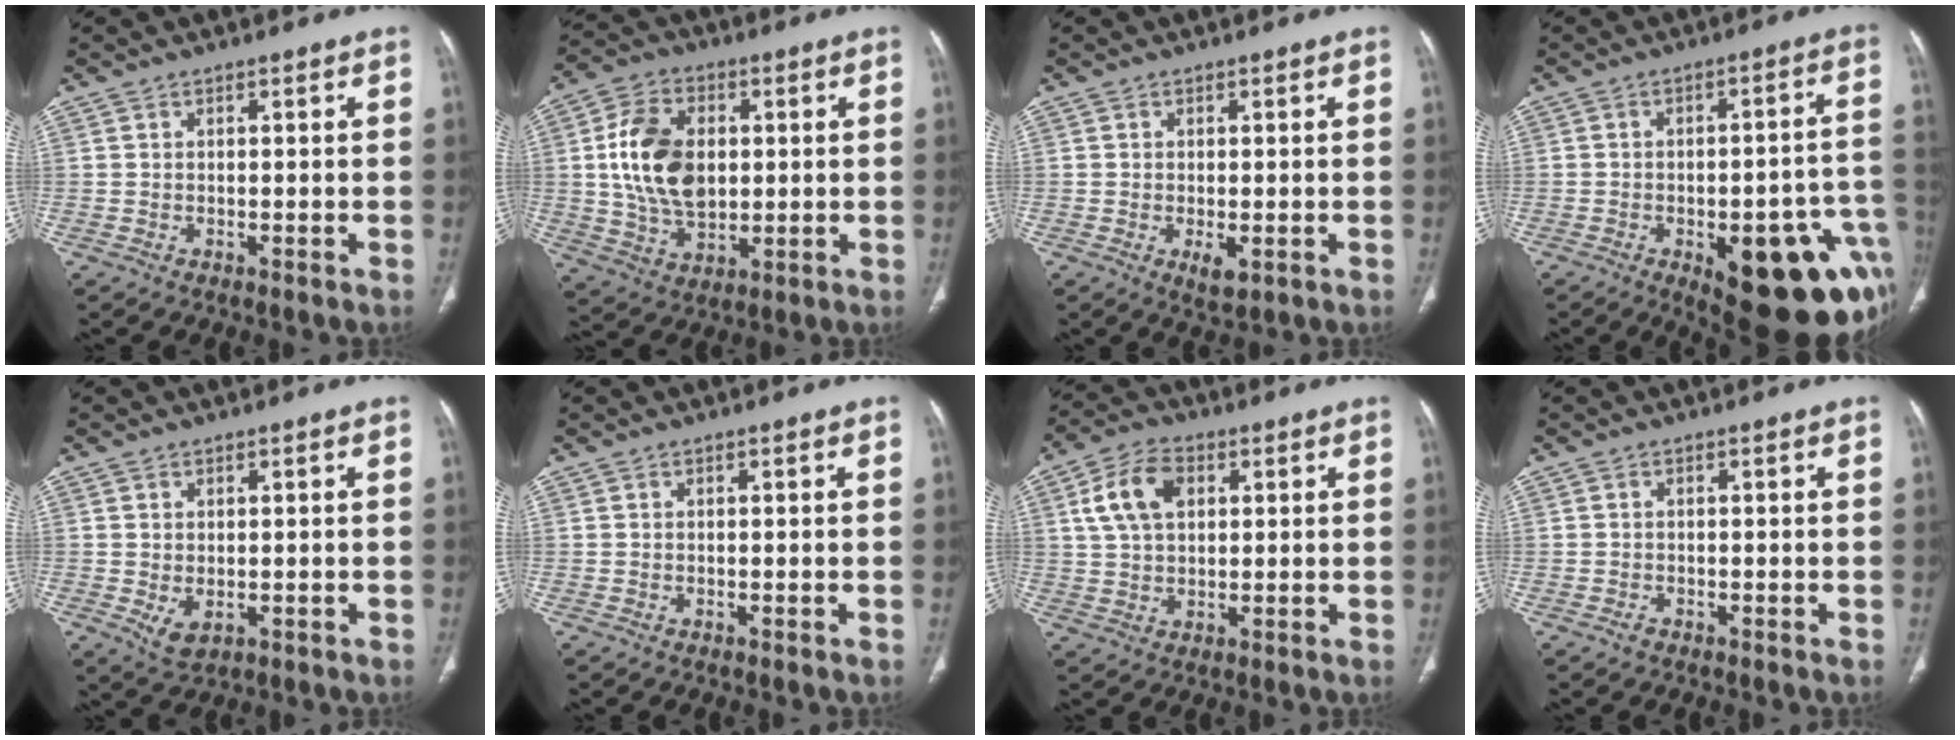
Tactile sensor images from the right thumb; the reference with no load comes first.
{"total": 14.8, "force": [1.7, 9.8, 10.9], "torque": [-0.179, -0.004, 0.035]}
{"total": 2.9, "force": [-0.9, 1.3, 2.5], "torque": [-0.039, -0.008, -0.008]}
{"total": 23.5, "force": [-9.1, 9.0, 19.7], "torque": [-0.168, 0.035, -0.099]}
{"total": 3.5, "force": [-0.5, 2.2, 2.6], "torque": [-0.043, -0.010, 0.003]}
{"total": 0.0}
{"total": 9.2, "force": [2.8, 5.9, 6.4], "torque": [-0.116, 0.007, 0.051]}
{"total": 0.8, "force": [-0.6, 0.5, 0.3], "torque": [-0.004, 0.001, -0.013]}